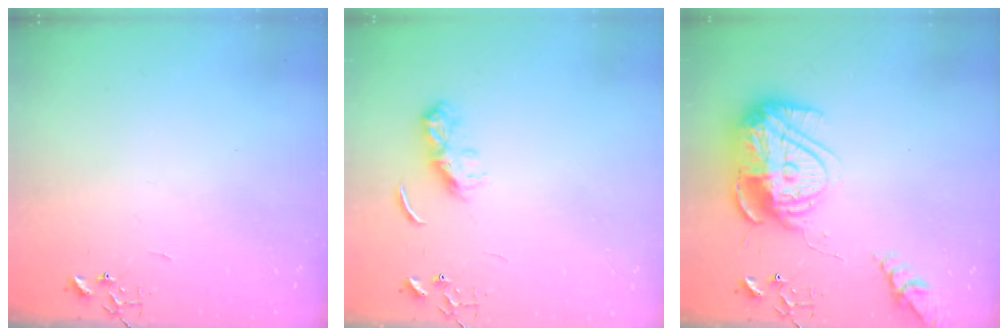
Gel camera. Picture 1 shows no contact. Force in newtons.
{"total": 6.7, "press": 6.7, "slide": 0.6}
{"total": 18.9, "press": 18.9, "slide": 1.6}